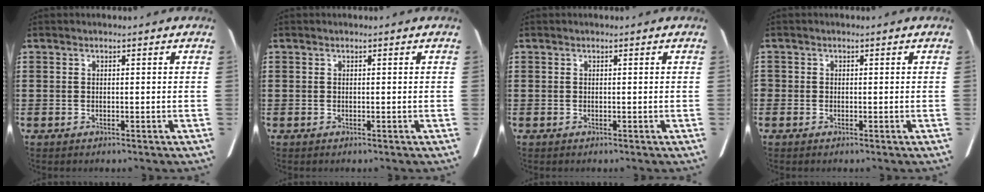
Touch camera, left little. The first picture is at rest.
{"total": 0.0}
{"total": 0.0}
{"total": 0.5, "force": [-0.2, 0.4, 0.2], "torque": [-0.004, 0.002, -0.004]}